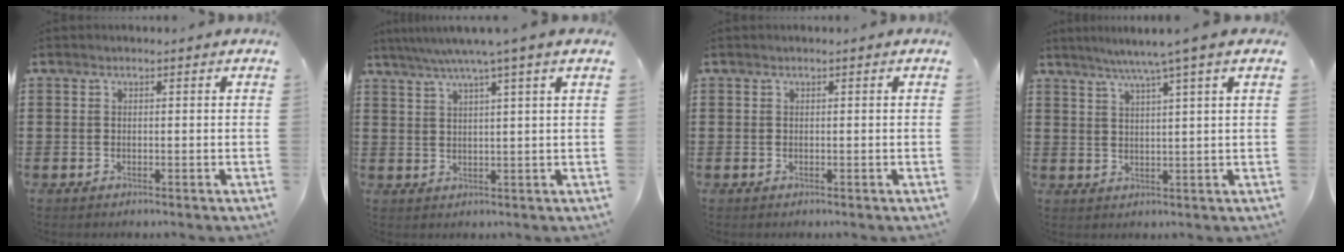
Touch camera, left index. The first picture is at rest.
{"total": 4.8, "force": [3.3, -1.0, 3.3], "torque": [-0.072, -0.007, 0.053]}
{"total": 0.0}
{"total": 5.1, "force": [3.5, -0.9, 3.5], "torque": [-0.076, -0.009, 0.058]}